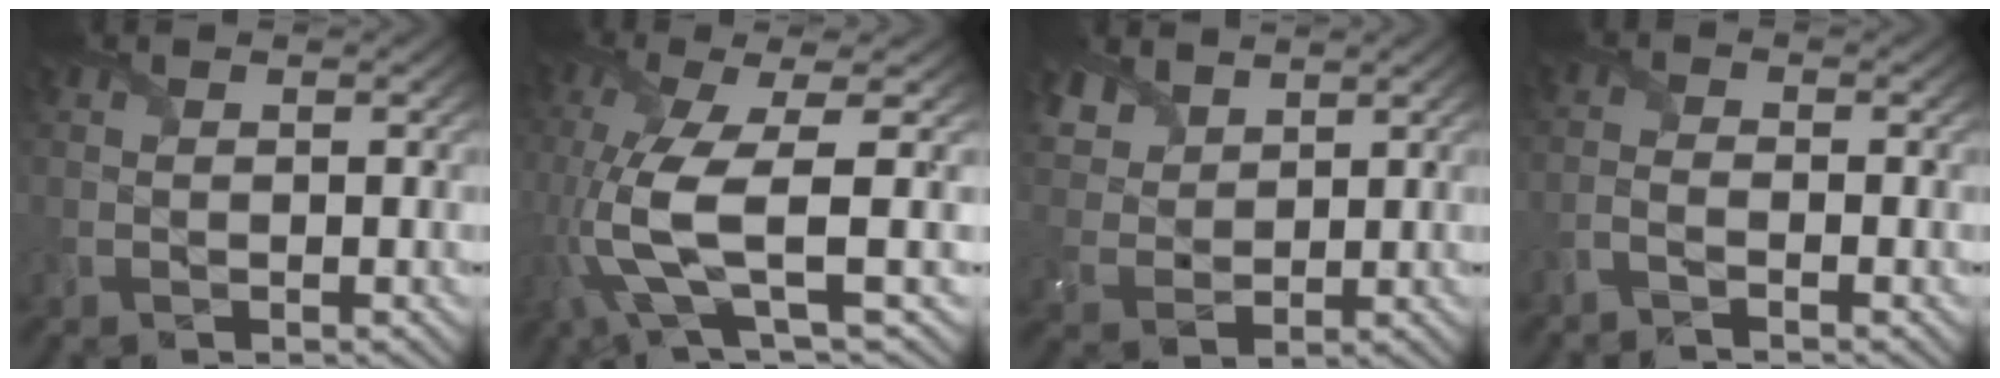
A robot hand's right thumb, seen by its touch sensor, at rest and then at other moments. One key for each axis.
{"total": 10.6, "fx": -1.6, "fy": 2.9, "fz": 10.0, "tx": -0.221, "ty": -0.004, "tz": -0.038}
{"total": 6.2, "fx": 4.2, "fy": 3.6, "fz": 2.7, "tx": -0.088, "ty": 0.004, "tz": 0.087}
{"total": 1.6, "fx": -1.4, "fy": 0.0, "fz": 0.8, "tx": -0.020, "ty": -0.002, "tz": -0.041}